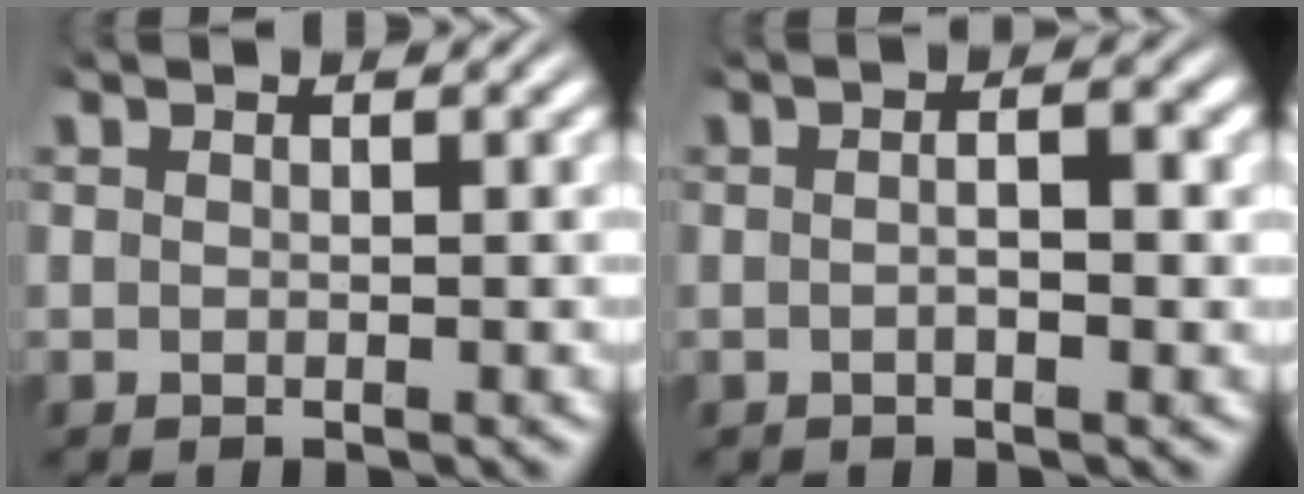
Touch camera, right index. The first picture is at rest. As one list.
[{"total": 2.2, "force": [-0.3, 0.5, 2.1], "torque": [-0.028, 0.006, -0.011]}]